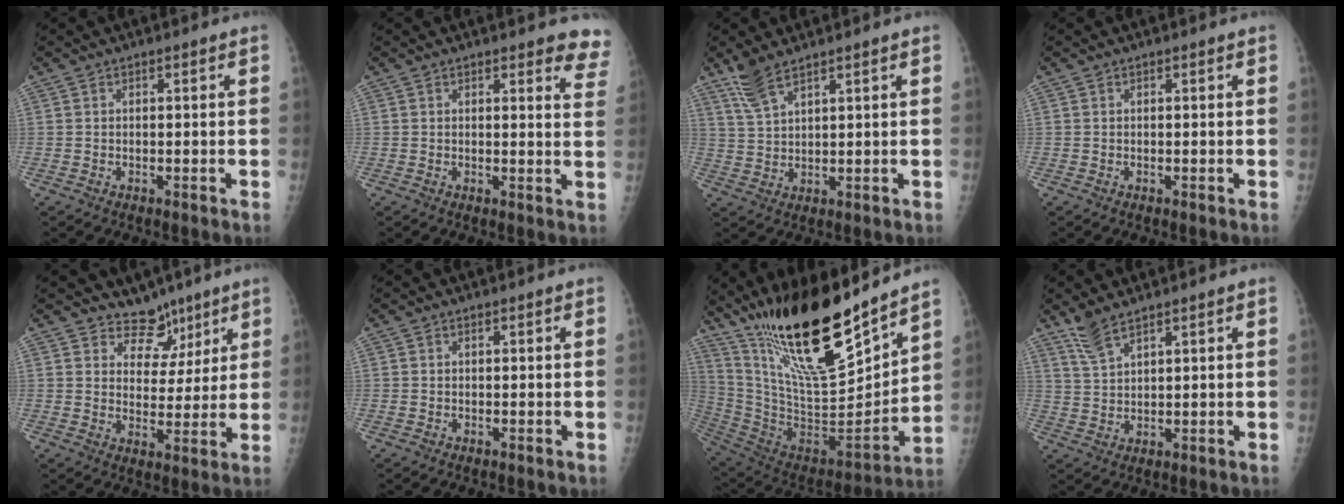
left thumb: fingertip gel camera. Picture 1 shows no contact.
{"total": 6.7, "force": [5.9, 2.0, 2.4], "torque": [0.010, -0.032, 0.037]}
{"total": 5.0, "force": [3.9, 1.2, 2.9], "torque": [-0.064, -0.009, 0.087]}
{"total": 0.0}
{"total": 7.1, "force": [5.4, 4.5, 0.5], "torque": [0.032, -0.039, 0.088]}
{"total": 0.0}
{"total": 27.2, "force": [19.9, 6.3, 17.5], "torque": [-0.268, -0.103, 0.354]}
{"total": 4.2, "force": [3.4, 0.8, 2.3], "torque": [-0.051, -0.009, 0.078]}